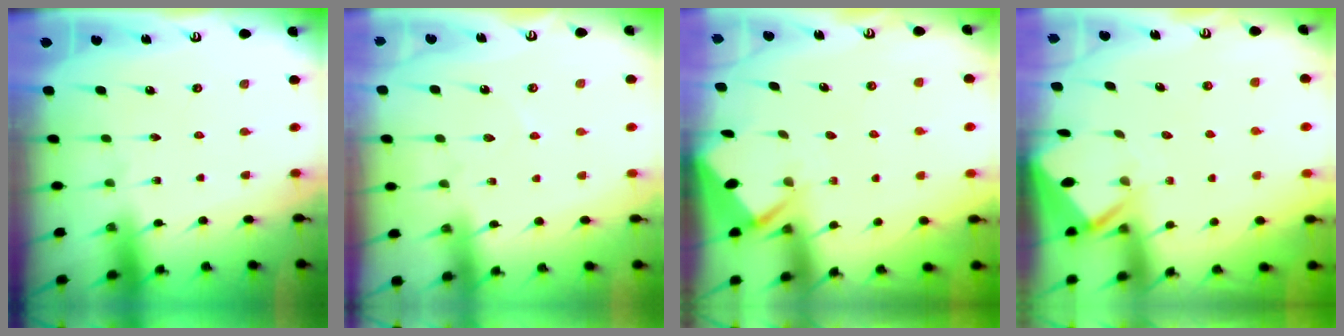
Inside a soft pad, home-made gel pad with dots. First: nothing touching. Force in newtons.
{"total": 3.0, "press": 3.0, "slide": 0.5}
{"total": 2.8, "press": 2.8, "slide": 0.2}
{"total": 3.5, "press": 3.5, "slide": 0.3}